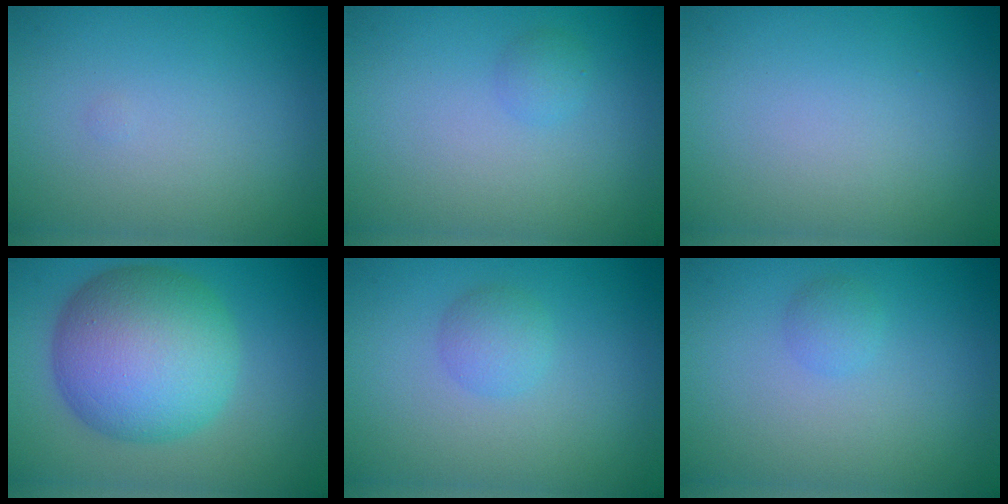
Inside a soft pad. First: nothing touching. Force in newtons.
{"total": 0.9, "press": 0.9, "slide": 0.1}
{"total": 0.0}
{"total": 10.8, "press": 10.8, "slide": 0.2}
{"total": 1.7, "press": 1.7, "slide": 0.0}
{"total": 1.1, "press": 1.1, "slide": 0.1}